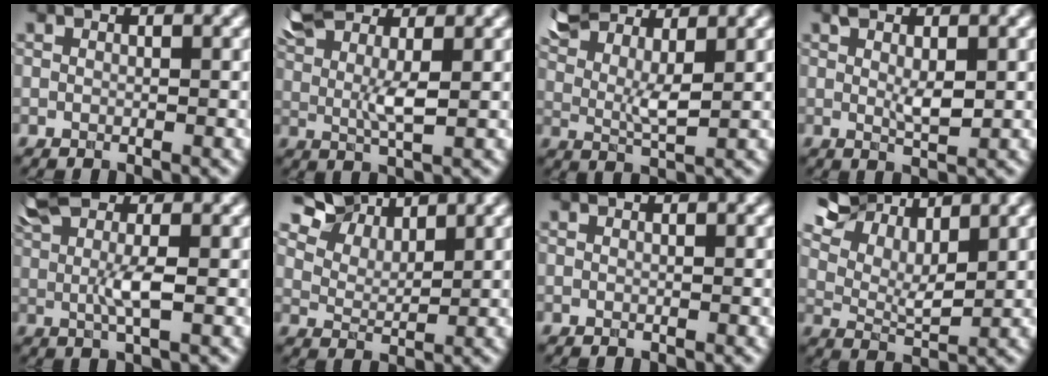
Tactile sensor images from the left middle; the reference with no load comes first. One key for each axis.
{"total": 5.1, "fx": 3.1, "fy": 1.8, "fz": 3.7, "tx": -0.086, "ty": 0.005, "tz": 0.058}
{"total": 5.6, "fx": 4.2, "fy": 1.8, "fz": 3.3, "tx": -0.075, "ty": 0.010, "tz": 0.078}
{"total": 2.4, "fx": 0.7, "fy": 0.8, "fz": 2.2, "tx": -0.042, "ty": -0.003, "tz": 0.017}
{"total": 4.1, "fx": 1.4, "fy": 1.3, "fz": 3.6, "tx": -0.080, "ty": -0.002, "tz": 0.026}
{"total": 6.7, "fx": 5.2, "fy": 2.9, "fz": 2.9, "tx": -0.069, "ty": 0.010, "tz": 0.091}
{"total": 0.0}
{"total": 7.4, "fx": 6.0, "fy": 2.5, "fz": 3.6, "tx": -0.081, "ty": 0.012, "tz": 0.093}